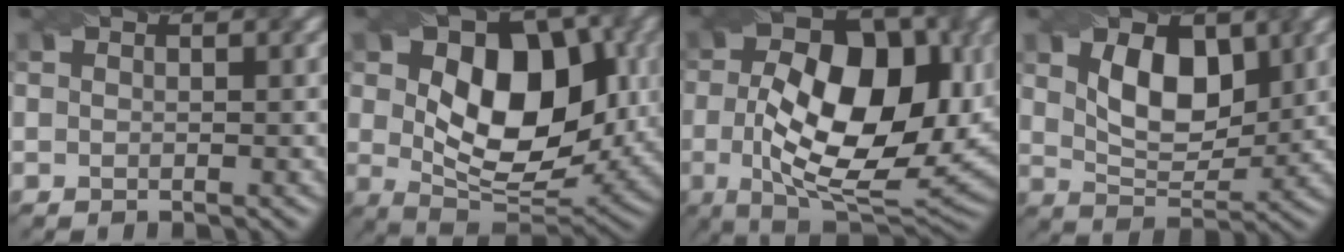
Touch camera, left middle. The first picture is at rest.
{"total": 10.4, "force": [0.6, 6.4, 8.2], "torque": [-0.137, 0.007, 0.019]}
{"total": 11.9, "force": [-0.9, 6.1, 10.2], "torque": [-0.161, 0.009, -0.008]}
{"total": 4.4, "force": [0.7, 2.7, 3.5], "torque": [-0.074, 0.006, 0.024]}